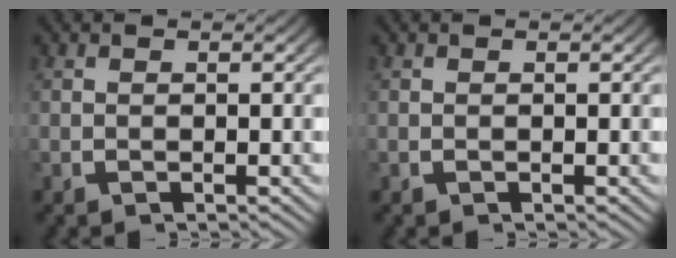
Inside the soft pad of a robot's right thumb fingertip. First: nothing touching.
{"total": 0.0}